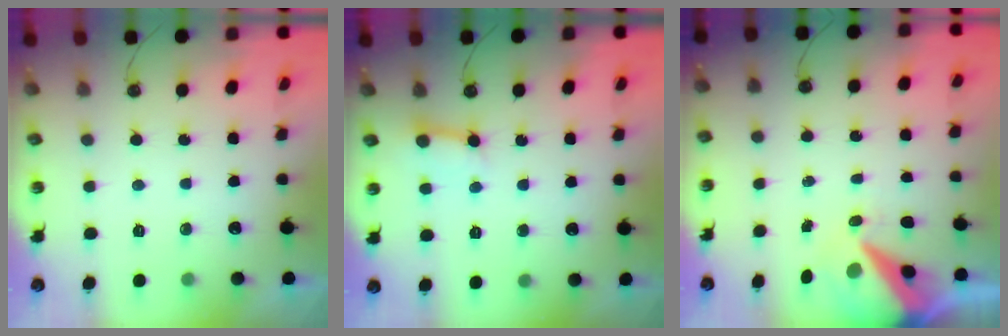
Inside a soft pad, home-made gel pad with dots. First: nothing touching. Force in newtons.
{"total": 4.0, "press": 4.0, "slide": 0.6}
{"total": 9.7, "press": 9.6, "slide": 1.2}